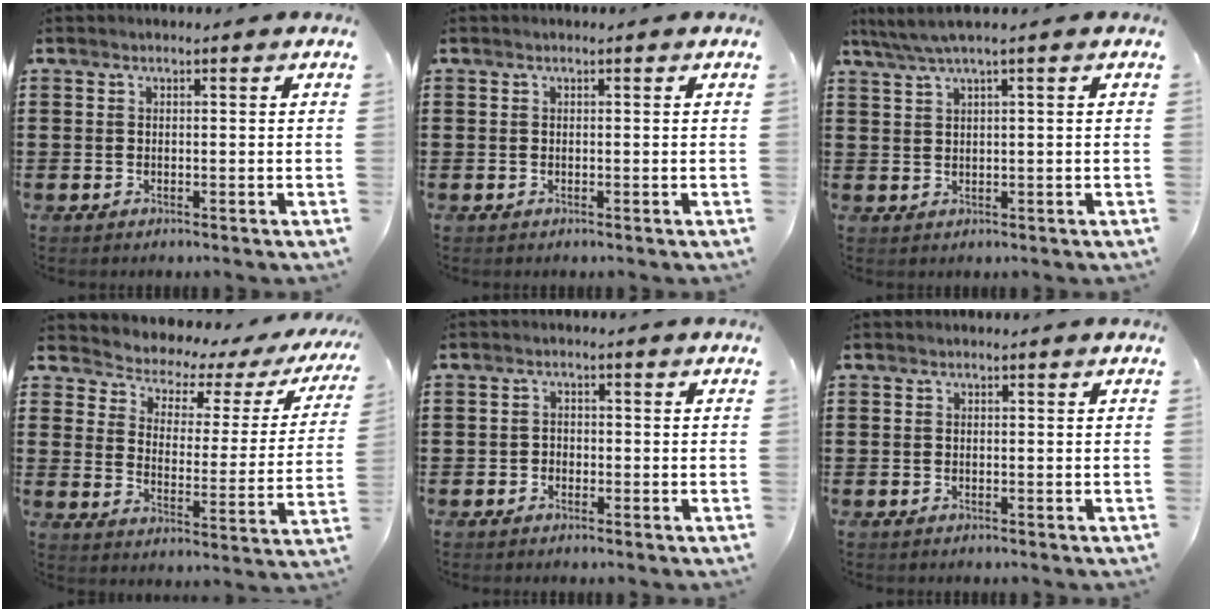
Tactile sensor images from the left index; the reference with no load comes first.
{"total": 0.0}
{"total": 2.5, "force": [1.1, -0.2, 2.2], "torque": [-0.043, -0.002, 0.019]}
{"total": 3.2, "force": [2.8, 1.3, 0.8], "torque": [-0.040, -0.031, 0.036]}
{"total": 1.3, "force": [-0.8, 1.0, 0.1], "torque": [-0.008, 0.002, -0.020]}
{"total": 0.0}